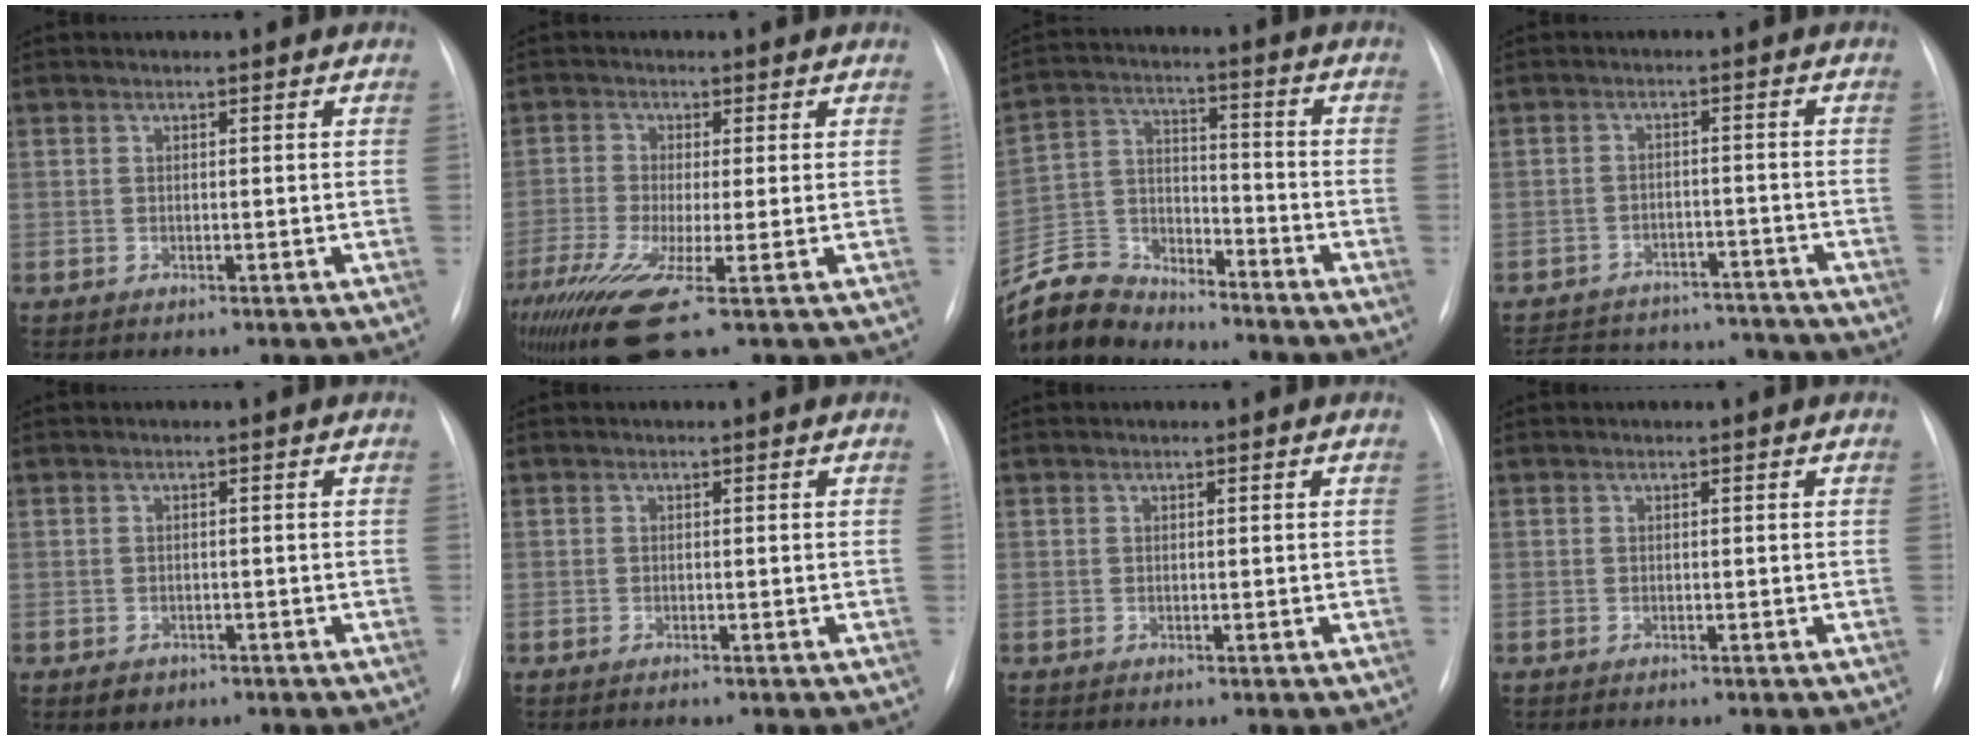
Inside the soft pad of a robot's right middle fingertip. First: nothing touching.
{"total": 13.0, "force": [-6.8, 2.2, 10.9], "torque": [-0.242, -0.035, -0.122]}
{"total": 10.8, "force": [-10.4, 3.0, 0.9], "torque": [-0.024, 0.016, -0.201]}
{"total": 17.2, "force": [-15.6, 5.6, 4.4], "torque": [-0.103, 0.012, -0.208]}
{"total": 2.1, "force": [-1.3, 1.5, 0.7], "torque": [-0.011, 0.001, -0.011]}
{"total": 0.6, "force": [-0.5, 0.0, 0.3], "torque": [-0.008, -0.002, -0.007]}
{"total": 0.0}
{"total": 0.0}